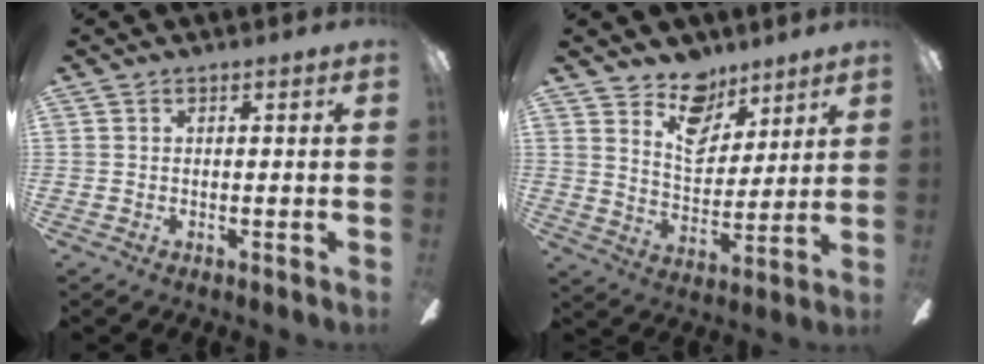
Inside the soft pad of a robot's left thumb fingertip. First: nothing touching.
{"total": 11.7, "force": [8.3, 6.8, 4.5], "torque": [-0.072, -0.045, 0.157]}